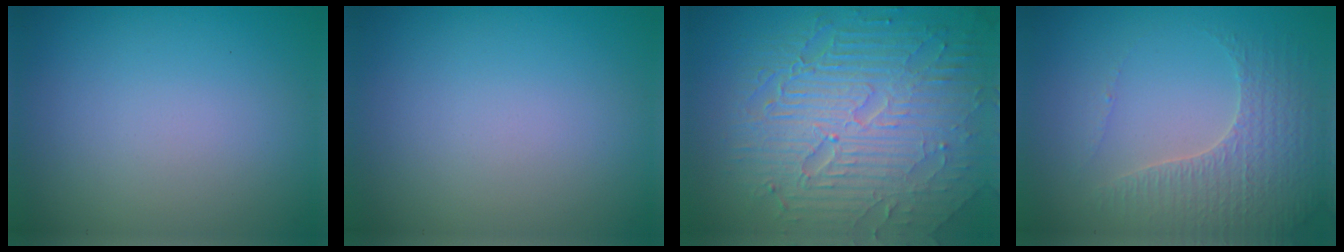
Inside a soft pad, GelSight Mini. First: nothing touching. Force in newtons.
{"total": 0.0}
{"total": 10.1, "press": 6.5, "slide": 7.7}
{"total": 3.4, "press": 3.4, "slide": 0.6}